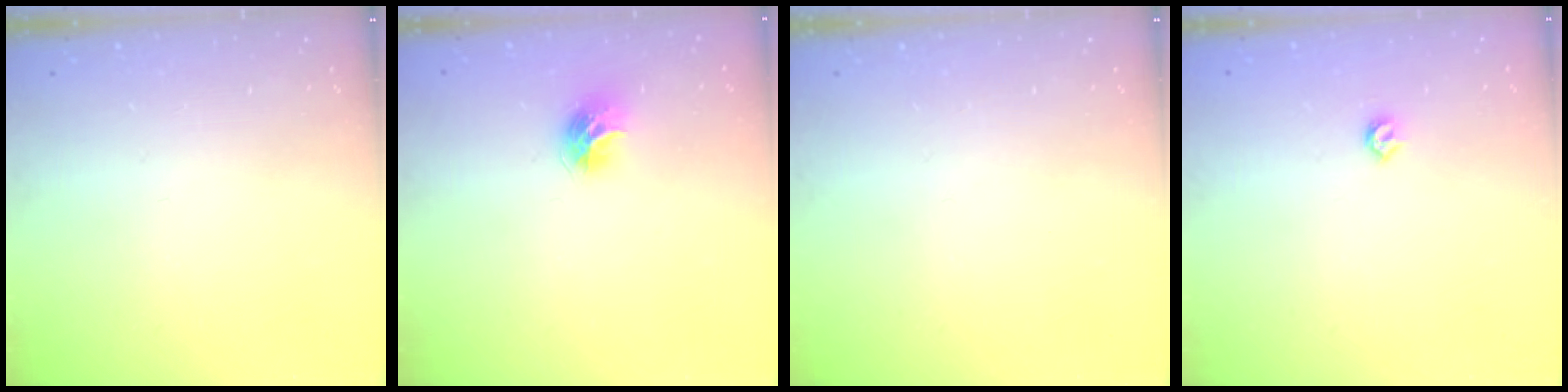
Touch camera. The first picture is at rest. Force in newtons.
{"total": 8.6, "press": 8.6, "slide": 0.0}
{"total": 0.0}
{"total": 4.0, "press": 3.9, "slide": 0.8}